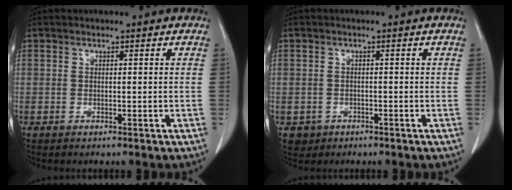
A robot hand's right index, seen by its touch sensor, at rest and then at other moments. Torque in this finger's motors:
{"motor_torque": [-0.13, 0.03, -0.16, -0.07]}